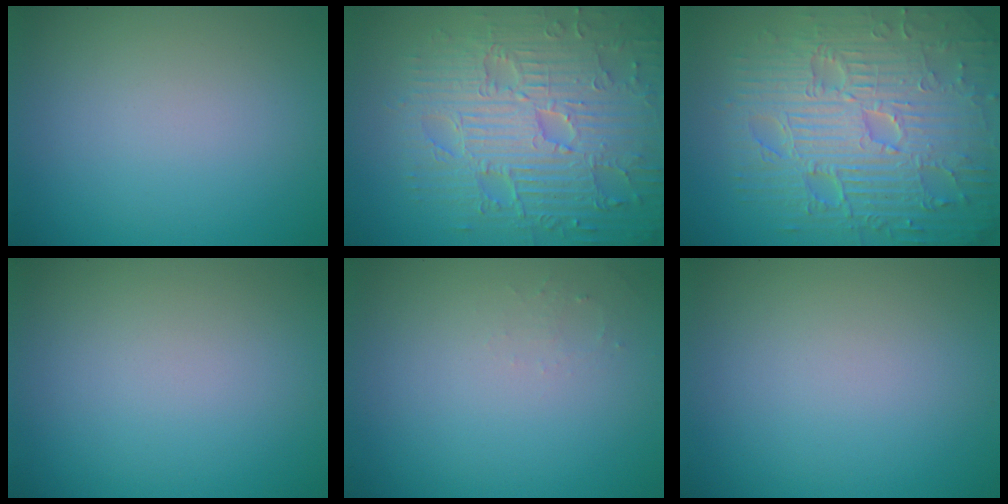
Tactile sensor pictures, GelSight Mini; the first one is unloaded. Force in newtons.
{"total": 9.3, "press": 6.8, "slide": 6.3}
{"total": 11.7, "press": 7.6, "slide": 8.9}
{"total": 0.0}
{"total": 0.8, "press": 0.8, "slide": 0.3}
{"total": 0.0}